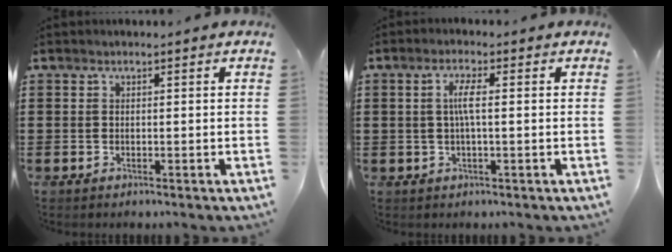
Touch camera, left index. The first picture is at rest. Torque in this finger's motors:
{"motor_torque": [-0.01, 0.07, 0.00, 0.00]}